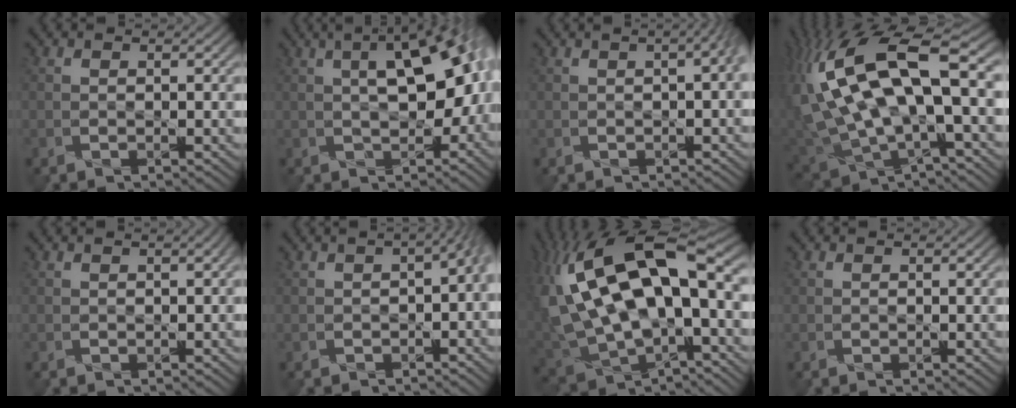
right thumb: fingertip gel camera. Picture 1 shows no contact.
{"total": 11.8, "force": [0.9, 5.4, 10.5], "torque": [-0.148, -0.010, 0.015]}
{"total": 4.4, "force": [-0.9, 1.6, 4.0], "torque": [-0.047, -0.012, 0.000]}
{"total": 17.9, "force": [5.2, 7.6, 15.4], "torque": [-0.354, 0.000, 0.101]}
{"total": 1.5, "force": [-0.4, 0.8, 1.2], "torque": [-0.012, -0.007, -0.001]}
{"total": 5.8, "force": [-1.8, 3.0, 4.7], "torque": [-0.059, -0.027, -0.016]}
{"total": 19.9, "force": [5.9, 9.5, 16.4], "torque": [-0.371, 0.007, 0.120]}
{"total": 0.0}